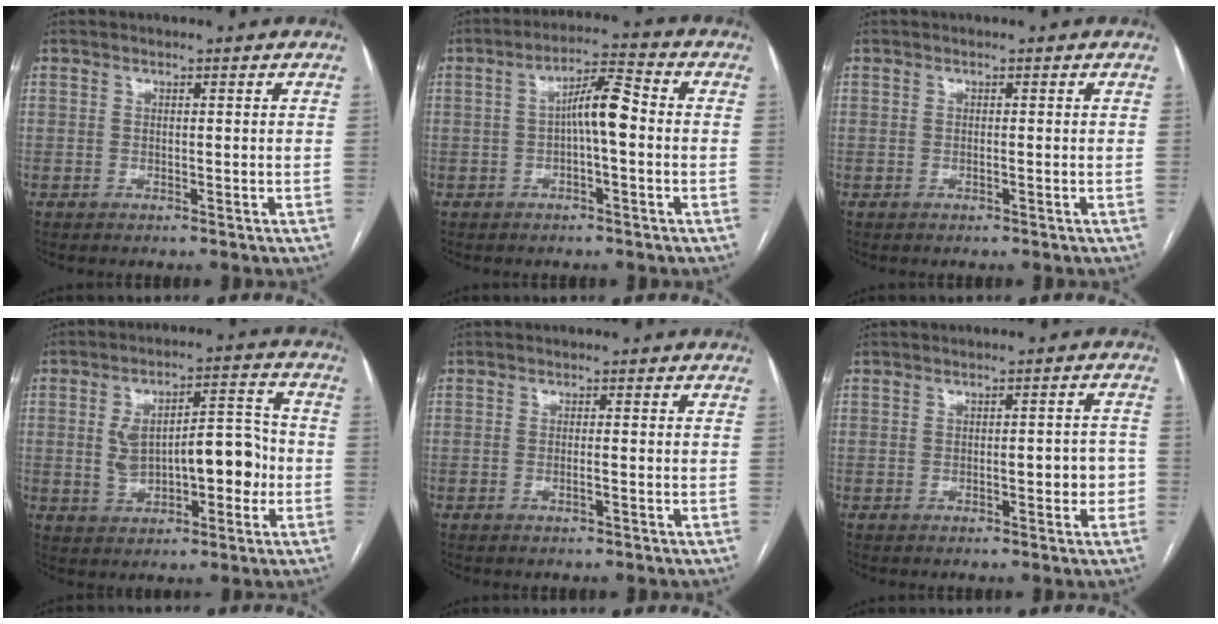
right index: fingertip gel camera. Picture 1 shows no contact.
{"total": 6.5, "force": [-0.3, 1.1, 6.4], "torque": [-0.110, 0.022, -0.007]}
{"total": 0.0}
{"total": 12.1, "force": [-0.9, 5.2, 10.8], "torque": [-0.177, 0.035, -0.002]}
{"total": 1.1, "force": [-0.4, 0.0, 1.1], "torque": [-0.021, -0.001, -0.005]}
{"total": 4.1, "force": [-0.8, 1.4, 3.7], "torque": [-0.050, 0.015, -0.006]}